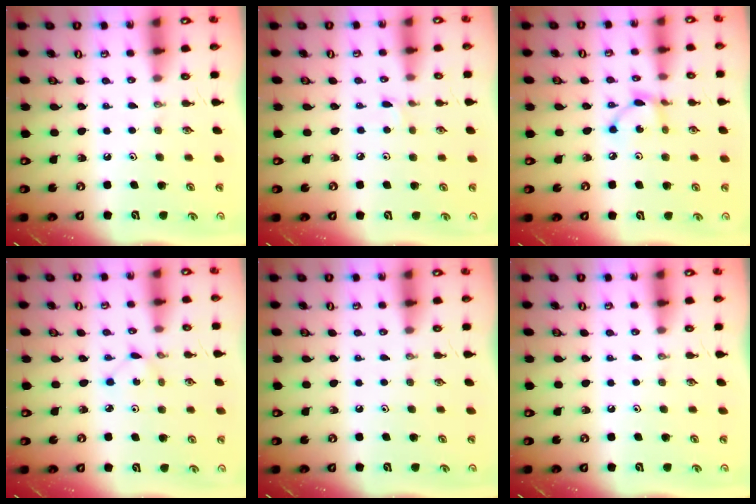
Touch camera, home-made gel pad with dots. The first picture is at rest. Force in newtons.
{"total": 1.6, "press": 1.5, "slide": 0.2}
{"total": 4.4, "press": 4.4, "slide": 0.1}
{"total": 1.1, "press": 1.1, "slide": 0.1}
{"total": 0.0}
{"total": 0.0}